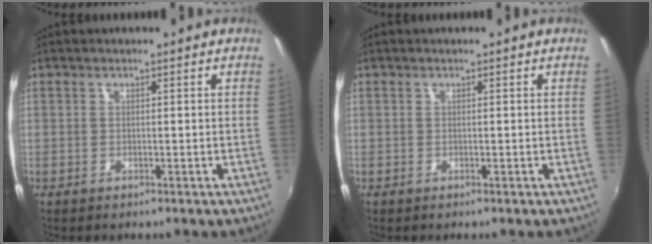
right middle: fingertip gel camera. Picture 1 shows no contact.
{"total": 0.0}